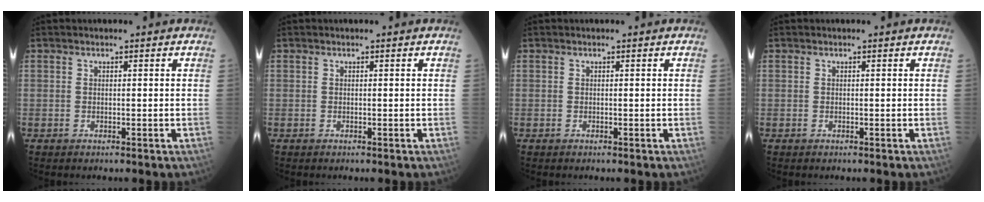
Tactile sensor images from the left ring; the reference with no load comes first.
{"total": 0.0}
{"total": 0.0}
{"total": 0.0}